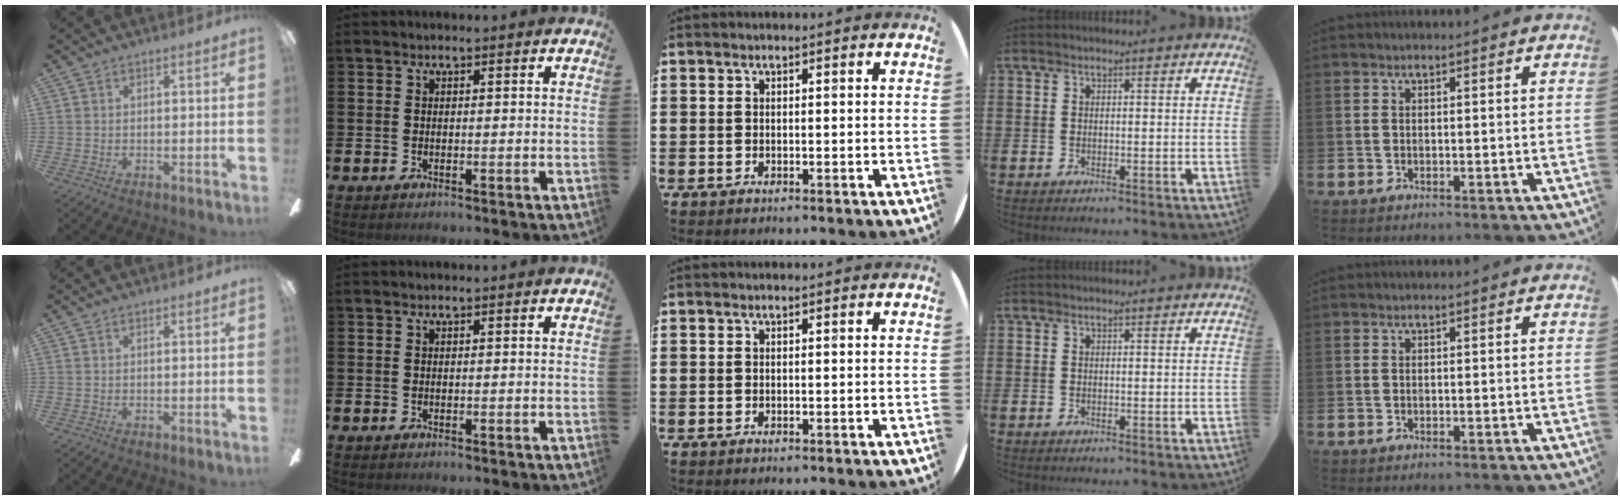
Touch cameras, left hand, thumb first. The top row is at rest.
{}